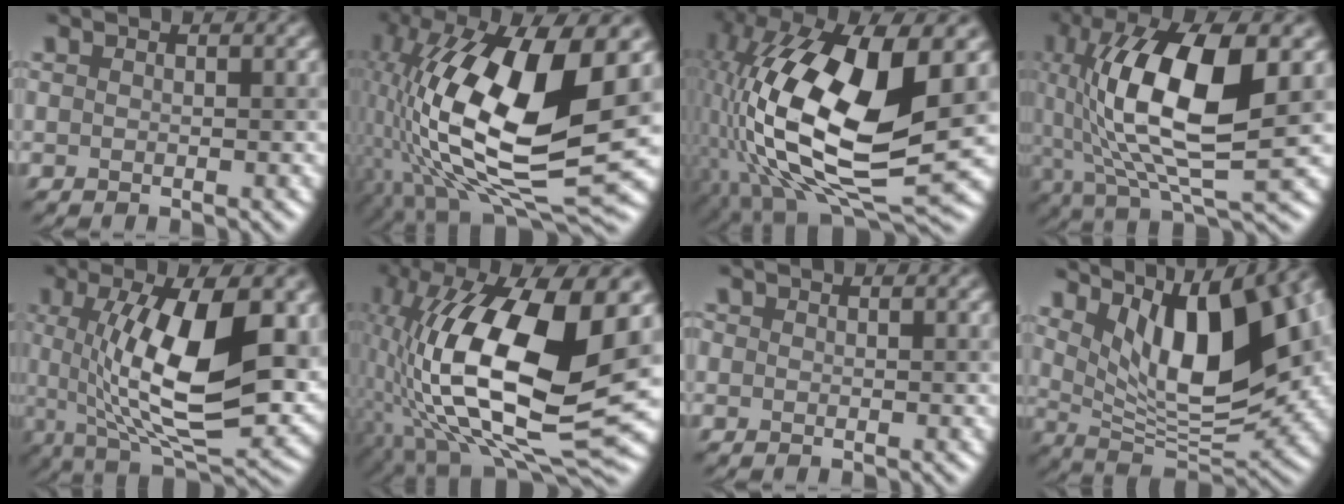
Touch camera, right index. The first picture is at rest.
{"total": 17.2, "force": [1.1, 6.9, 15.7], "torque": [-0.313, 0.014, 0.020]}
{"total": 16.7, "force": [0.8, 7.4, 14.9], "torque": [-0.304, 0.005, 0.016]}
{"total": 12.8, "force": [1.7, 4.5, 11.9], "torque": [-0.217, 0.011, 0.034]}
{"total": 12.6, "force": [1.3, 4.2, 11.8], "torque": [-0.181, 0.002, 0.025]}
{"total": 17.3, "force": [0.1, 6.7, 15.9], "torque": [-0.298, 0.018, -0.003]}
{"total": 0.7, "force": [0.3, 0.6, 0.2], "torque": [-0.009, 0.002, -0.003]}
{"total": 13.9, "force": [4.8, 5.7, 11.8], "torque": [-0.157, 0.007, 0.082]}